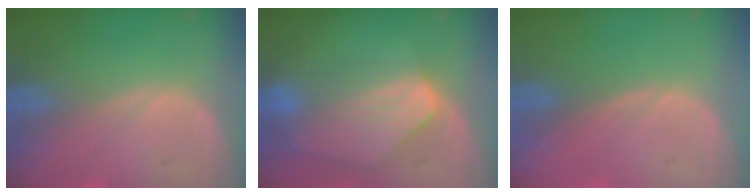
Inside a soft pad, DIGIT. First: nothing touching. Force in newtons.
{"total": 8.4, "press": 7.6, "slide": 3.5}
{"total": 0.0}